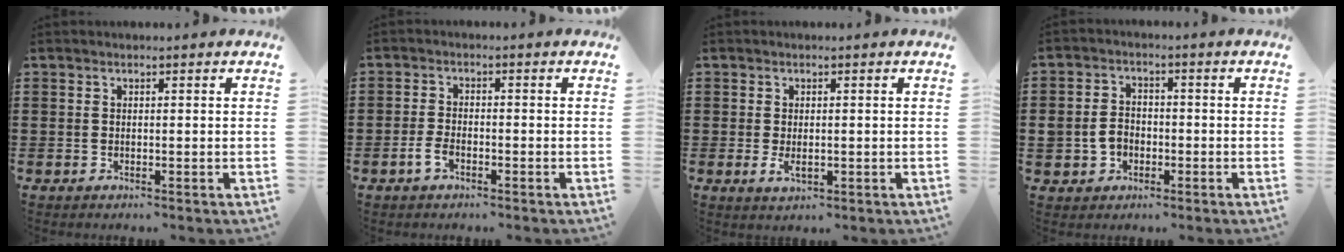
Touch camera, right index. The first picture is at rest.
{"total": 2.7, "force": [-1.6, 1.2, 1.8], "torque": [-0.039, 0.000, -0.031]}
{"total": 1.8, "force": [-0.2, 0.7, 1.6], "torque": [-0.032, -0.002, -0.003]}
{"total": 3.9, "force": [-1.1, 3.3, 1.7], "torque": [-0.047, 0.004, -0.026]}